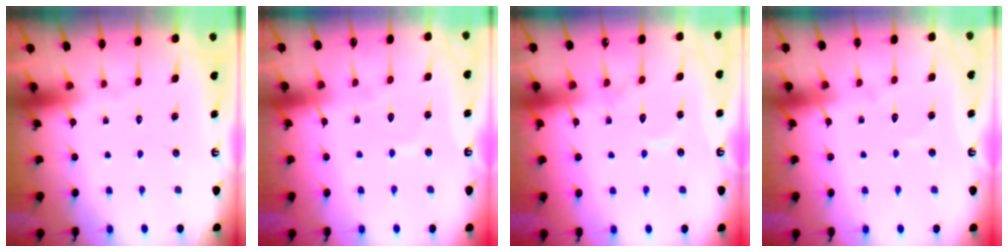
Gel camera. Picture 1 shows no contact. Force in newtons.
{"total": 4.8, "press": 4.8, "slide": 0.2}
{"total": 10.7, "press": 10.7, "slide": 0.6}
{"total": 3.1, "press": 3.1, "slide": 0.3}